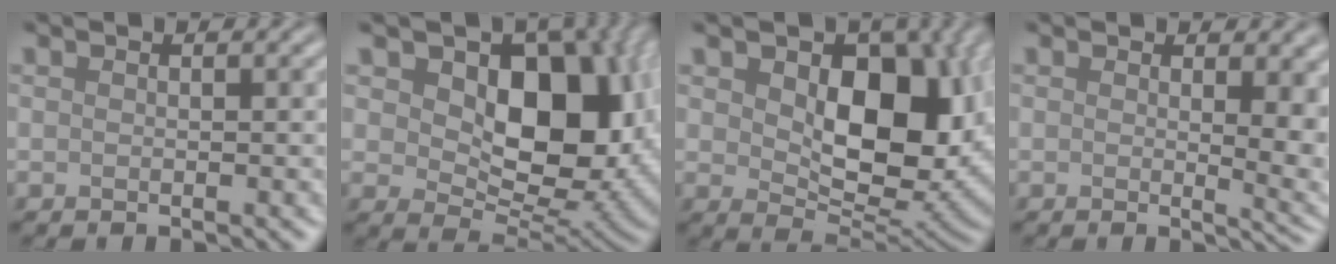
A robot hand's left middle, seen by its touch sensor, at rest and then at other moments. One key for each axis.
{"total": 11.2, "fx": 2.4, "fy": 7.2, "fz": 8.3, "tx": -0.114, "ty": -0.008, "tz": 0.035}
{"total": 10.4, "fx": 1.9, "fy": 6.4, "fz": 8.0, "tx": -0.124, "ty": -0.014, "tz": 0.037}
{"total": 5.4, "fx": 1.0, "fy": 2.2, "fz": 4.9, "tx": -0.040, "ty": -0.008, "tz": 0.018}